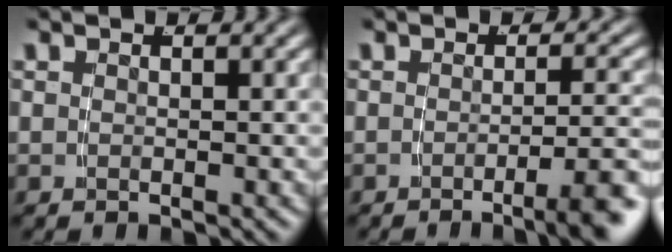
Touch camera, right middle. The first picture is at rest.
{"total": 4.5, "force": [-2.6, 0.2, 3.6], "torque": [-0.039, 0.002, -0.044]}